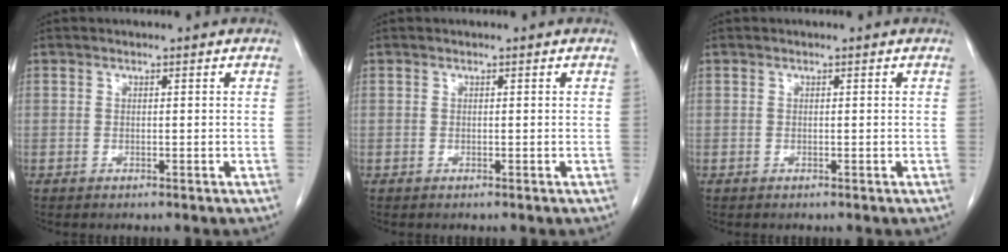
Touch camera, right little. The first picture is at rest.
{"total": 0.0}
{"total": 0.0}